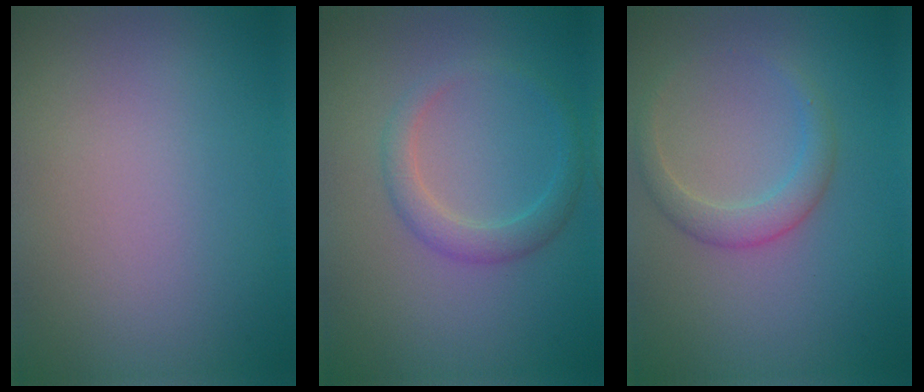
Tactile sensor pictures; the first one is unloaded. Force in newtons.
{"total": 2.2, "press": 2.2, "slide": 0.1}
{"total": 2.3, "press": 2.3, "slide": 0.1}